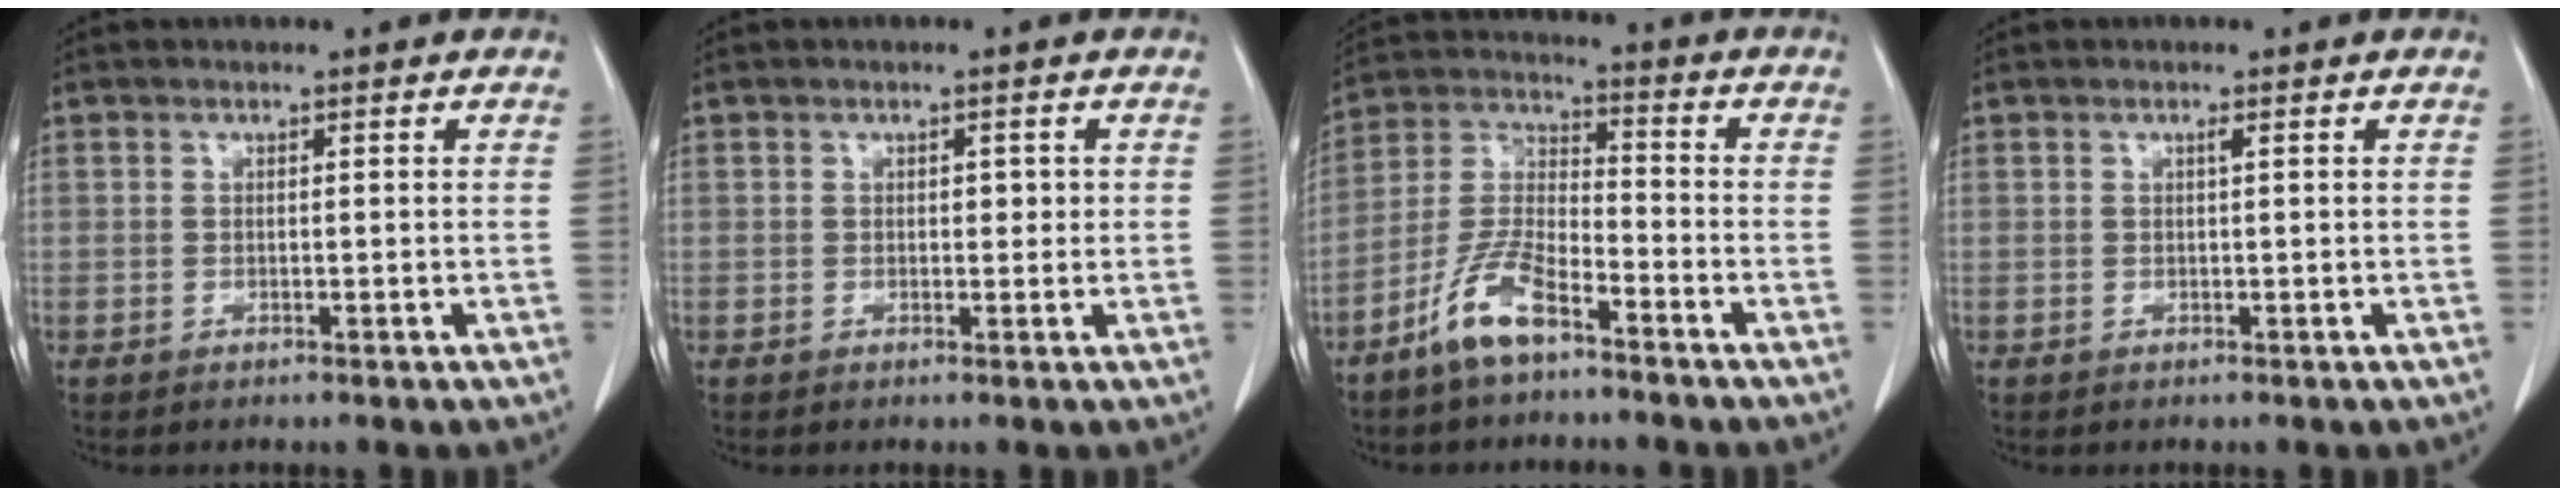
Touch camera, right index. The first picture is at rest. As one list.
[{"total": 2.3, "force": [0.3, 1.2, 1.9], "torque": [-0.021, 0.005, 0.003]}, {"total": 9.1, "force": [-6.1, 2.5, 6.3], "torque": [-0.140, -0.002, -0.126]}, {"total": 0.5, "force": [0.2, 0.0, 0.5], "torque": [-0.007, 0.001, 0.004]}]